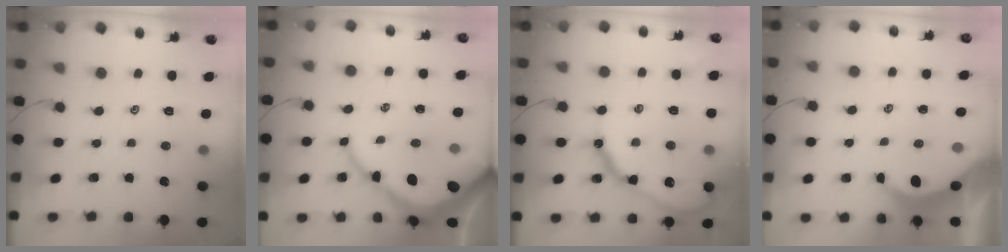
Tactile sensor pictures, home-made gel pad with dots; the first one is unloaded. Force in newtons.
{"total": 12.0, "press": 11.9, "slide": 1.3}
{"total": 16.5, "press": 16.4, "slide": 1.3}
{"total": 4.6, "press": 4.6, "slide": 0.3}